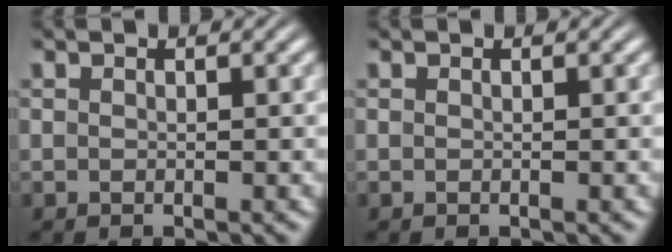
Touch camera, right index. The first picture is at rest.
{"total": 0.0}